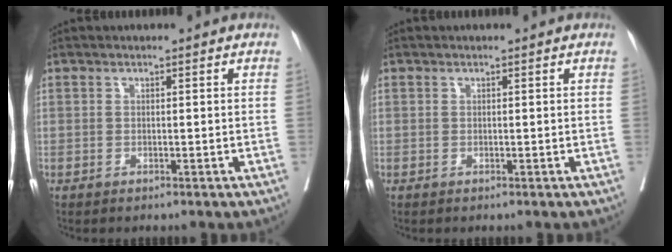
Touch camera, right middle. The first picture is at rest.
{"total": 0.0}